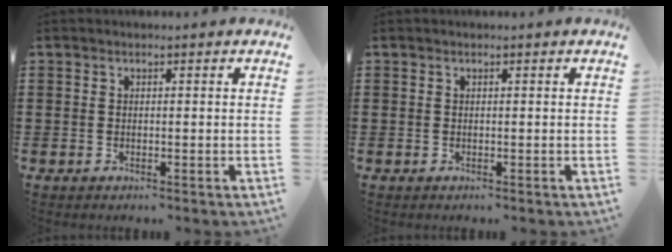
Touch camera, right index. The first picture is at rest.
{"total": 0.0}